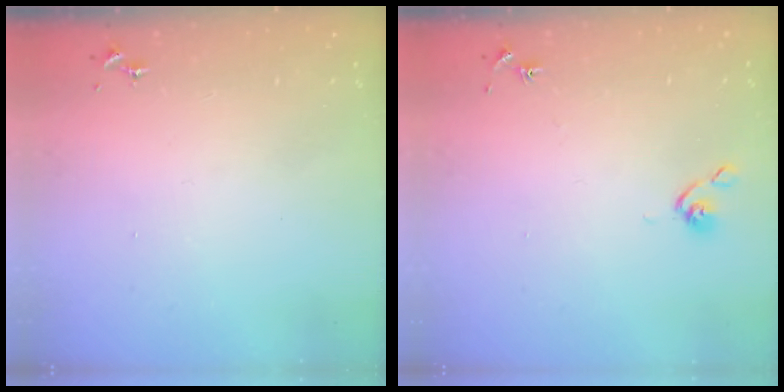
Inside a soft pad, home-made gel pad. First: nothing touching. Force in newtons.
{"total": 4.9, "press": 4.9, "slide": 0.7}